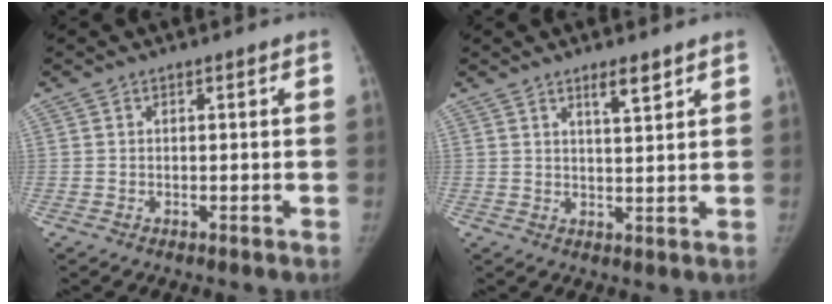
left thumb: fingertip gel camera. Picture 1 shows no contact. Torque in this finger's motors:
{"motor_torque": [0.20, -0.44, 1.12, -0.64, 0.08]}